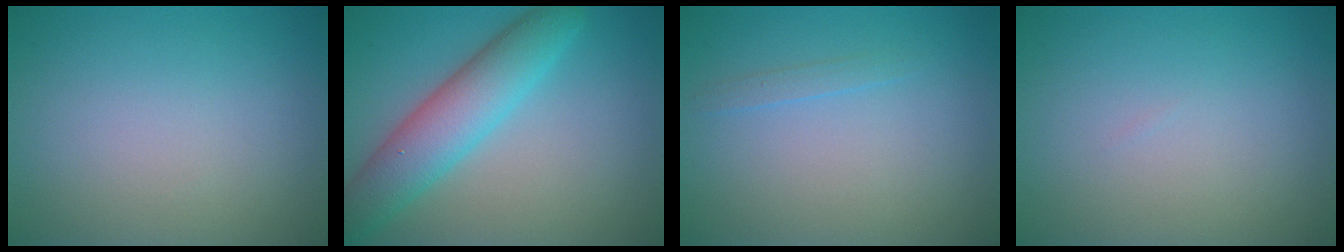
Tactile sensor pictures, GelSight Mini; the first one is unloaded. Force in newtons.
{"total": 6.2, "press": 6.2, "slide": 0.1}
{"total": 0.7, "press": 0.7, "slide": 0.1}
{"total": 0.0}